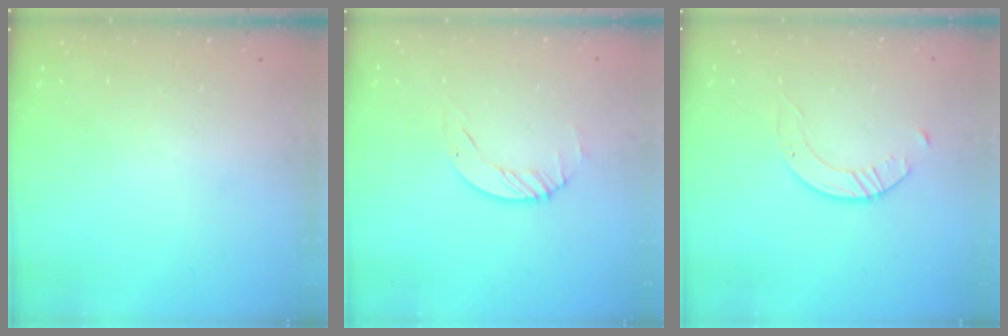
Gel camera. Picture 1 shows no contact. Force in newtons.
{"total": 2.3, "press": 2.3, "slide": 0.3}
{"total": 2.7, "press": 2.7, "slide": 0.3}